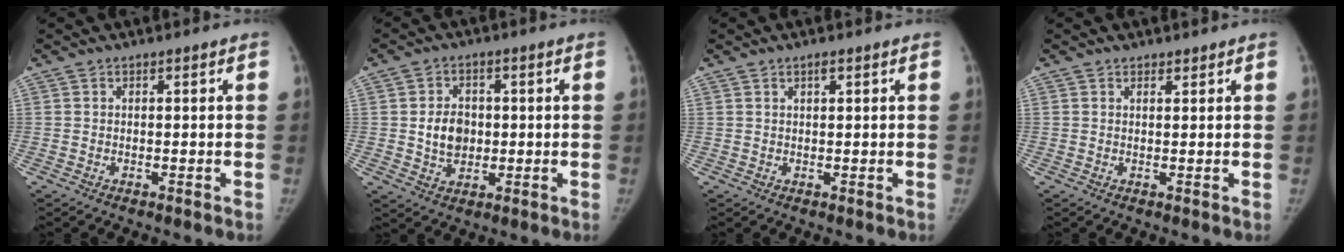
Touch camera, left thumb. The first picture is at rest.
{"total": 6.7, "force": [0.2, 5.2, 4.1], "torque": [-0.048, -0.002, 0.008]}
{"total": 1.4, "force": [0.9, 0.4, 1.0], "torque": [-0.013, -0.003, 0.014]}
{"total": 1.4, "force": [1.2, 0.7, 0.3], "torque": [0.003, -0.007, 0.017]}